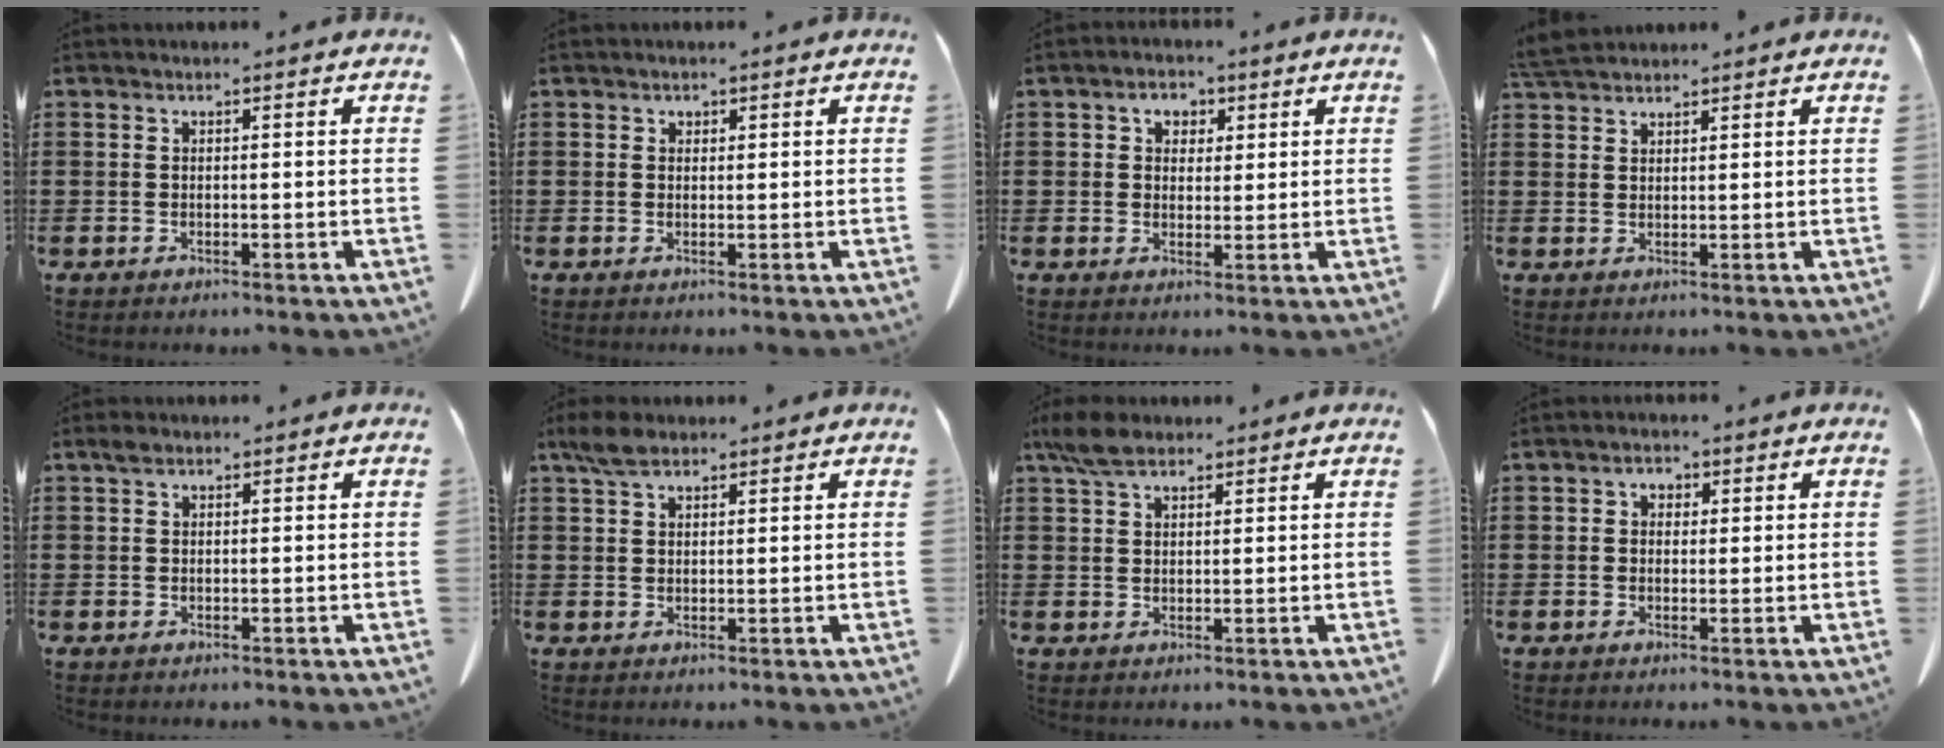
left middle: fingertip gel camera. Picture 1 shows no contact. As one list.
[{"total": 0.6, "force": [0.5, 0.4, 0.1], "torque": [-0.005, -0.001, 0.011]}, {"total": 3.0, "force": [1.3, 2.4, 1.1], "torque": [-0.027, 0.008, 0.018]}, {"total": 3.8, "force": [3.5, 0.7, 1.1], "torque": [-0.033, -0.004, 0.070]}, {"total": 1.1, "force": [0.7, 0.7, 0.5], "torque": [-0.015, 0.003, 0.013]}, {"total": 3.6, "force": [2.6, 1.6, 1.9], "torque": [-0.045, 0.007, 0.050]}, {"total": 4.6, "force": [3.4, 2.1, 2.3], "torque": [-0.048, 0.002, 0.064]}, {"total": 1.6, "force": [0.5, 1.3, 0.9], "torque": [-0.021, 0.007, 0.008]}]